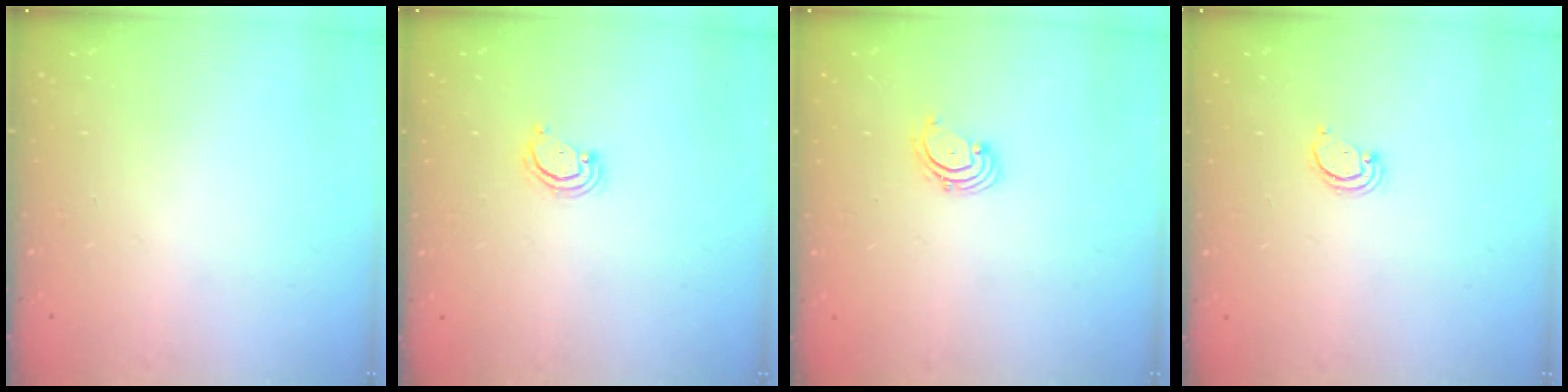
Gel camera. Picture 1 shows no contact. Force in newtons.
{"total": 3.3, "press": 3.3, "slide": 0.4}
{"total": 1.8, "press": 1.7, "slide": 0.6}
{"total": 2.2, "press": 2.2, "slide": 0.2}